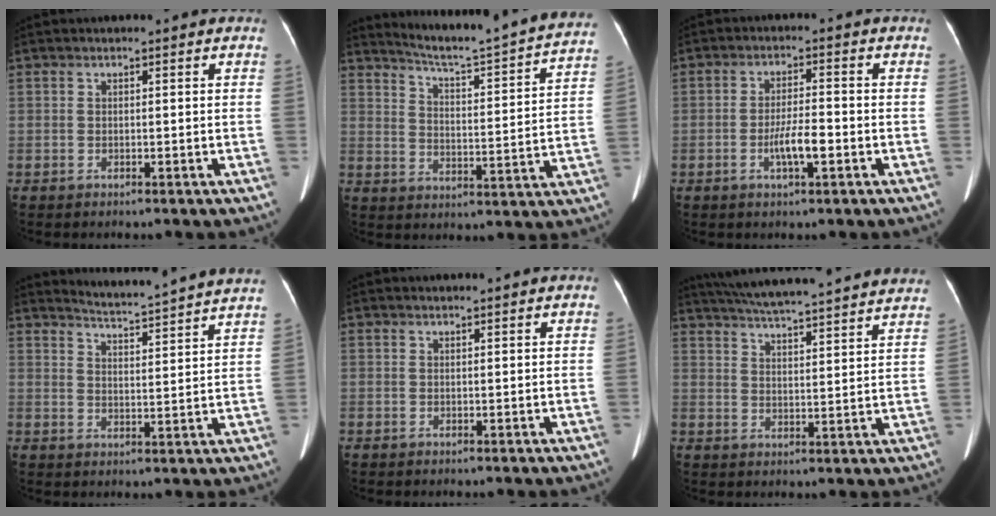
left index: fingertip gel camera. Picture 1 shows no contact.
{"total": 21.8, "force": [20.2, -0.4, 8.1], "torque": [-0.128, -0.060, 0.259]}
{"total": 4.7, "force": [-1.7, 0.7, 4.3], "torque": [-0.081, -0.001, -0.030]}
{"total": 14.2, "force": [13.7, -1.3, 3.5], "torque": [-0.067, -0.038, 0.170]}
{"total": 1.8, "force": [1.7, -0.1, 0.5], "torque": [-0.009, 0.013, 0.026]}
{"total": 27.3, "force": [25.0, 1.9, 10.9], "torque": [-0.182, -0.011, 0.324]}